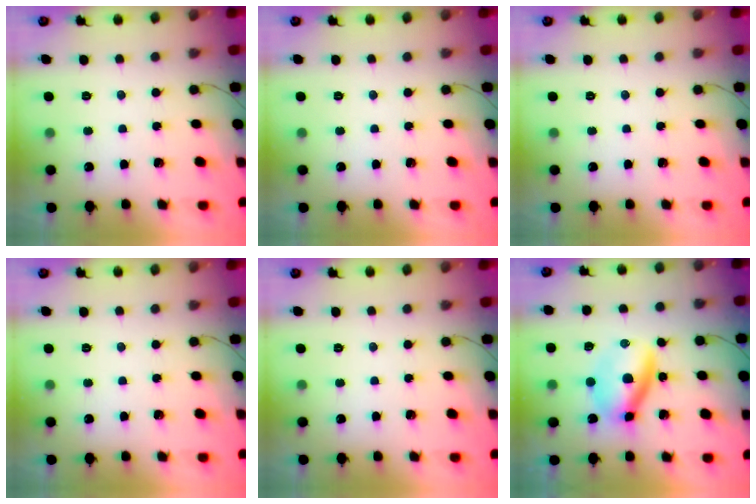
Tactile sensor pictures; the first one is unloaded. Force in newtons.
{"total": 0.0}
{"total": 0.0}
{"total": 0.0}
{"total": 0.0}
{"total": 7.2, "press": 7.0, "slide": 1.6}